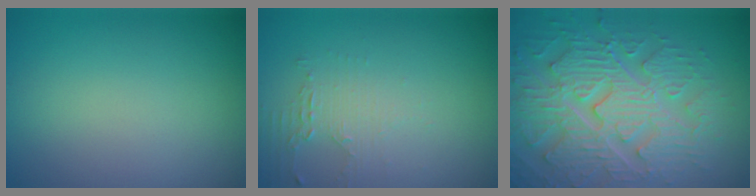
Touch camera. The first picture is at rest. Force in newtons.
{"total": 1.7, "press": 1.7, "slide": 0.3}
{"total": 7.8, "press": 6.3, "slide": 4.6}